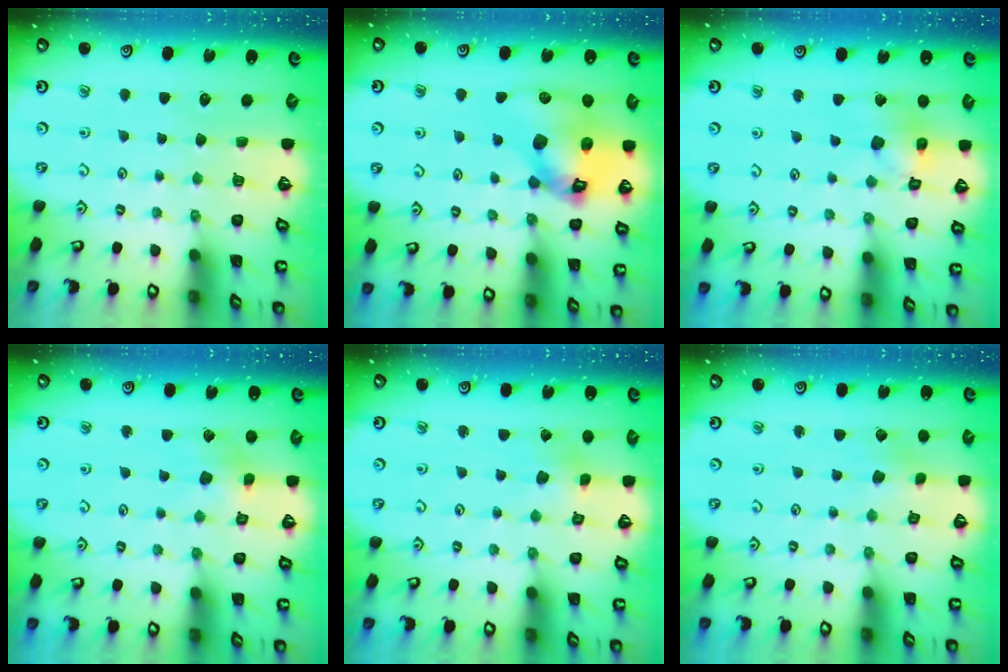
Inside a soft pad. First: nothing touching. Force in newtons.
{"total": 18.3, "press": 18.1, "slide": 2.5}
{"total": 12.0, "press": 11.9, "slide": 1.6}
{"total": 5.5, "press": 5.5, "slide": 0.5}
{"total": 2.1, "press": 2.1, "slide": 0.2}
{"total": 1.4, "press": 1.4, "slide": 0.1}